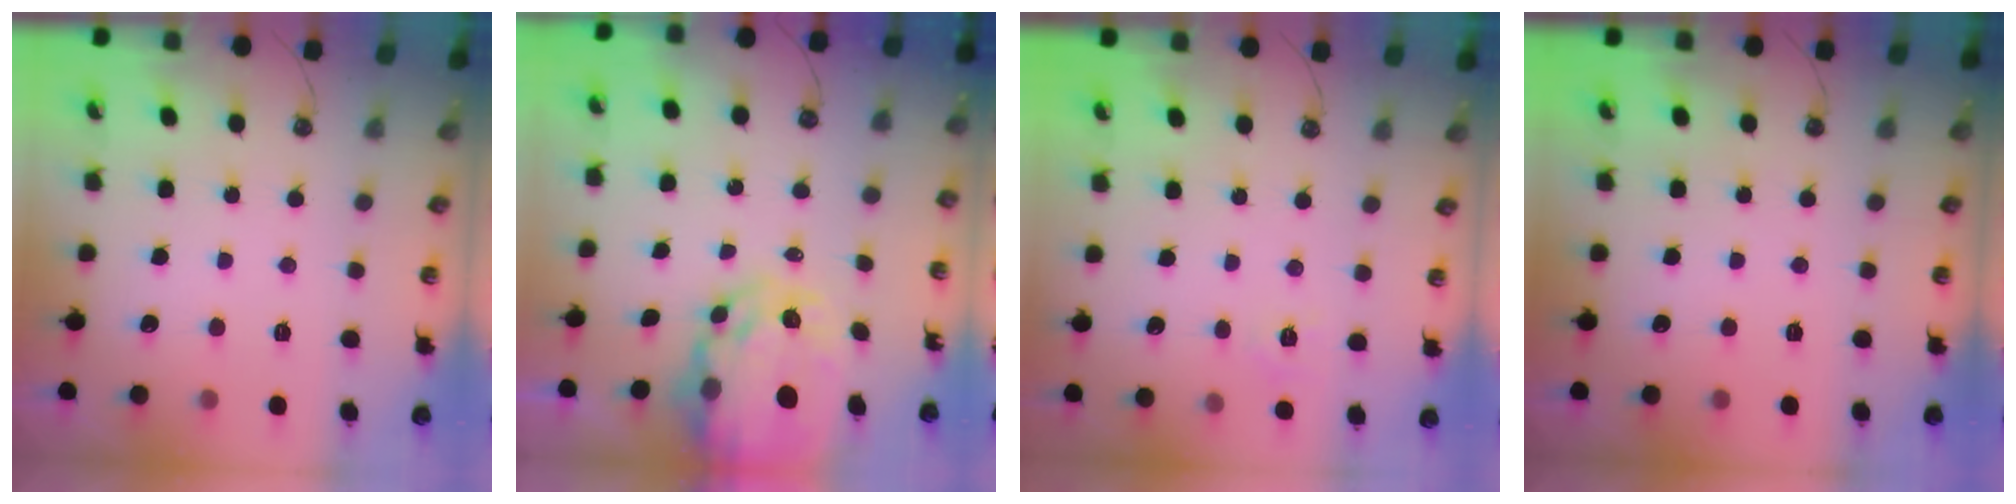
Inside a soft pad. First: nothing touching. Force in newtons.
{"total": 10.2, "press": 10.1, "slide": 1.0}
{"total": 5.8, "press": 5.7, "slide": 0.6}
{"total": 0.0}